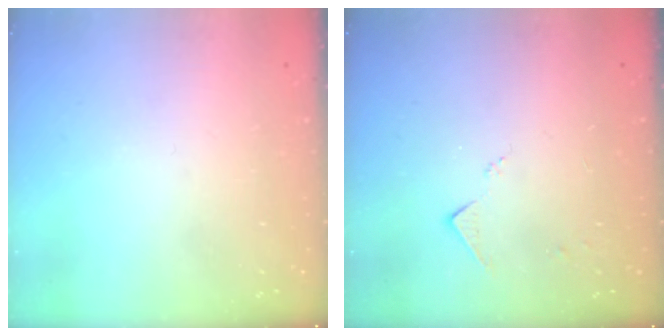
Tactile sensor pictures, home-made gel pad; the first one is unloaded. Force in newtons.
{"total": 5.3, "press": 5.3, "slide": 0.6}